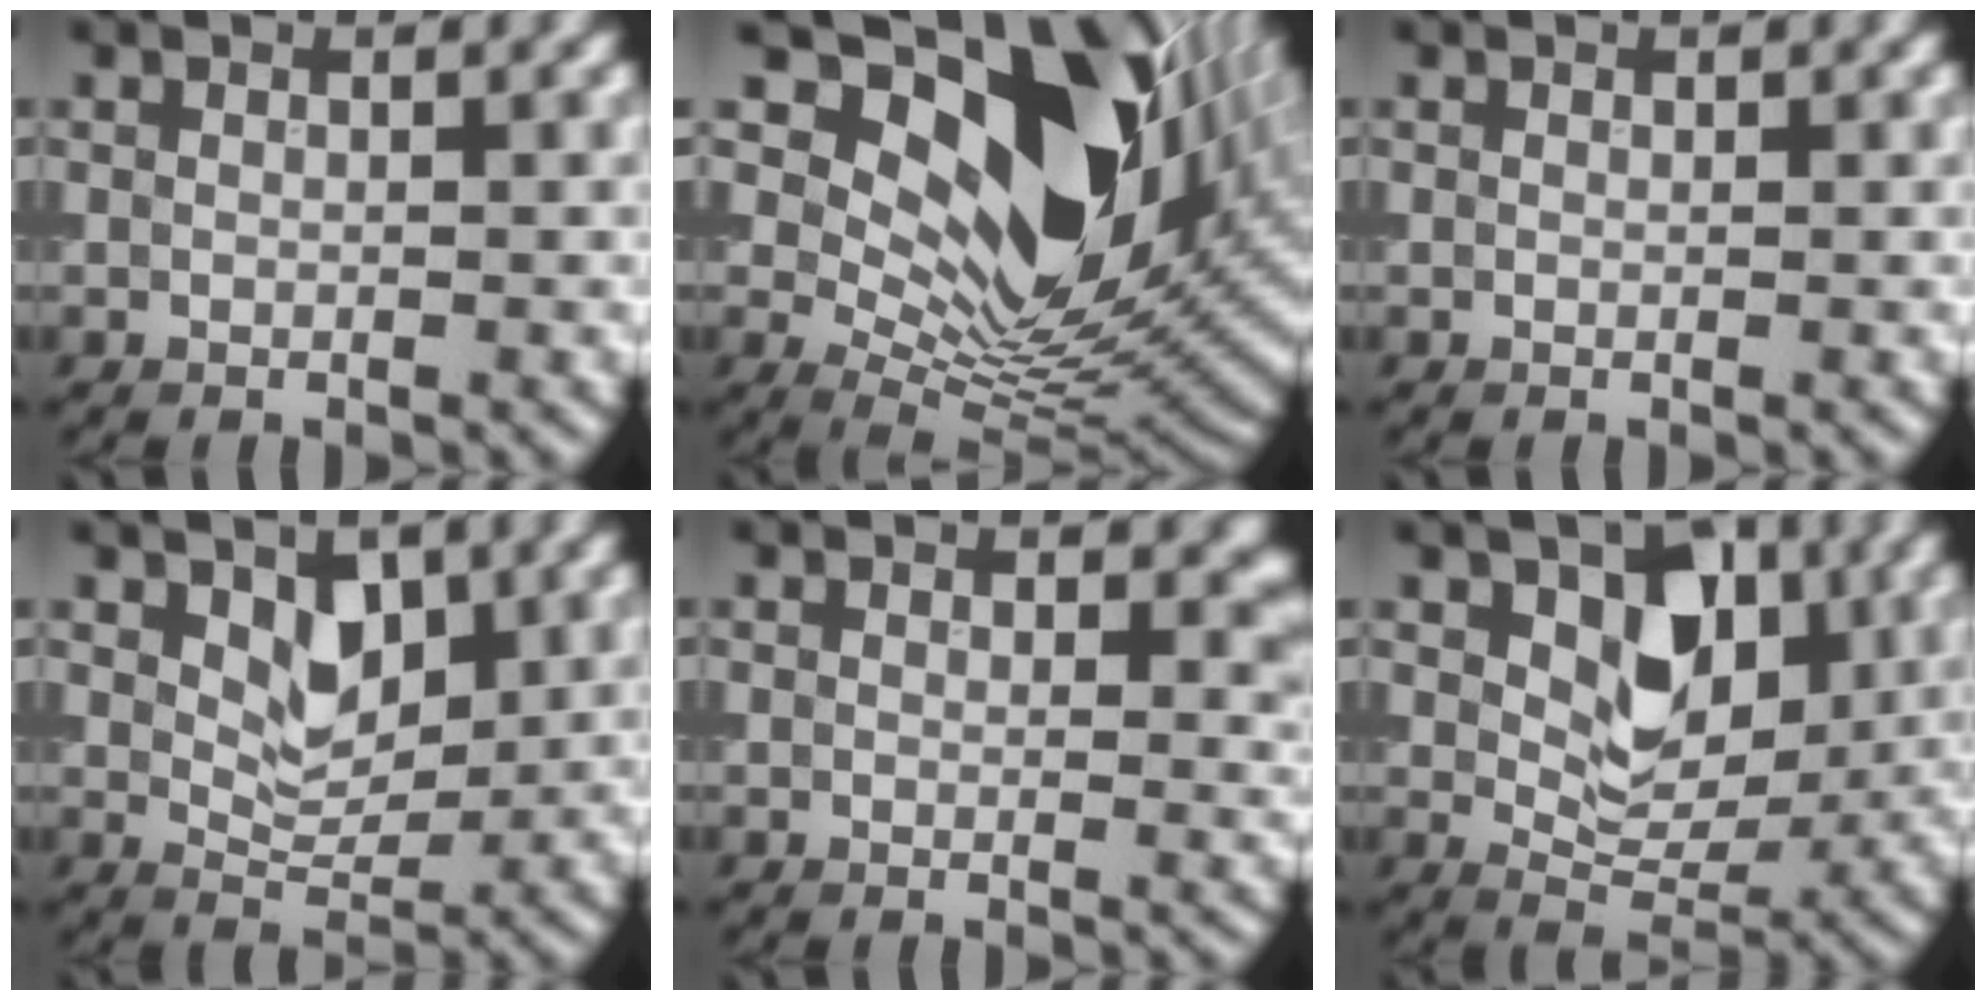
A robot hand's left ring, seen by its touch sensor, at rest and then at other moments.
{"total": 17.7, "force": [6.7, 10.2, 12.8], "torque": [-0.200, 0.013, 0.119]}
{"total": 0.0}
{"total": 3.2, "force": [1.3, 1.9, 2.1], "torque": [-0.037, -0.007, 0.022]}
{"total": 2.6, "force": [1.1, 1.6, 1.7], "torque": [-0.014, -0.007, 0.014]}
{"total": 6.4, "force": [1.8, 4.1, 4.5], "torque": [-0.066, -0.007, 0.025]}